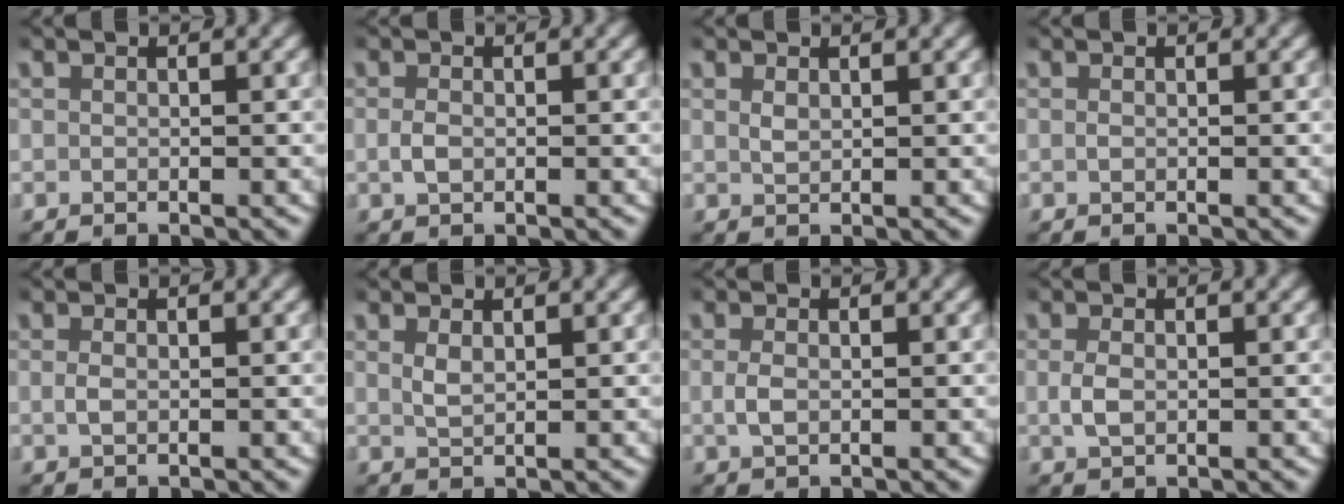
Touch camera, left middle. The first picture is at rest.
{"total": 1.1, "force": [-0.1, 0.7, 0.9], "torque": [-0.020, -0.002, 0.000]}
{"total": 0.8, "force": [0.4, 0.4, 0.6], "torque": [-0.016, -0.005, 0.014]}
{"total": 0.0}
{"total": 0.8, "force": [0.0, 0.4, 0.7], "torque": [-0.019, -0.003, 0.004]}
{"total": 1.2, "force": [0.6, 0.5, 1.0], "torque": [-0.022, -0.005, 0.019]}
{"total": 1.3, "force": [0.0, 0.7, 1.2], "torque": [-0.030, -0.003, 0.004]}
{"total": 1.6, "force": [0.0, 1.0, 1.3], "torque": [-0.032, -0.003, 0.006]}